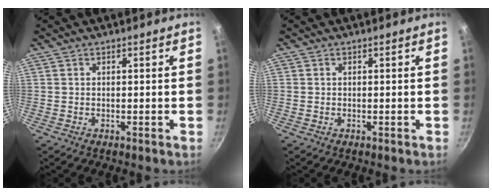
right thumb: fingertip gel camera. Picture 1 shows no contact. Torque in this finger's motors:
{"motor_torque": [0.06, 0.11, 0.12, 0.43, 0.01]}